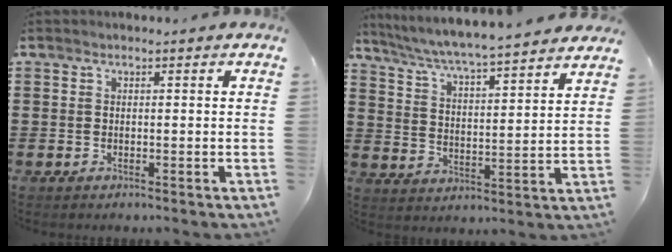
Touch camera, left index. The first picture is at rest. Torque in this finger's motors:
{"motor_torque": [2.14, 0.00, 0.62, 0.21]}